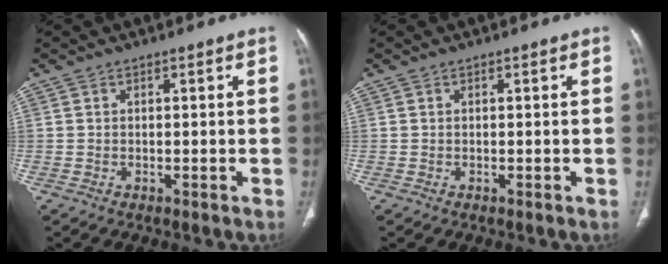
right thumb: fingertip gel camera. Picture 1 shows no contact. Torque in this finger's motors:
{"motor_torque": [0.01, 0.01, -0.14, 0.14, 0.03]}